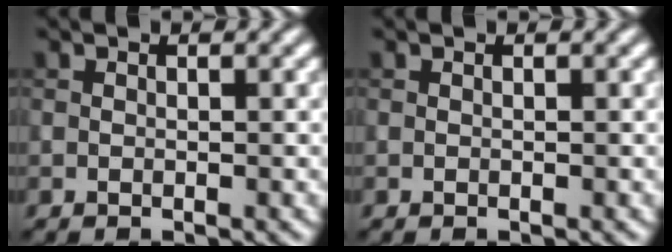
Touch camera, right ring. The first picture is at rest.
{"total": 0.0}